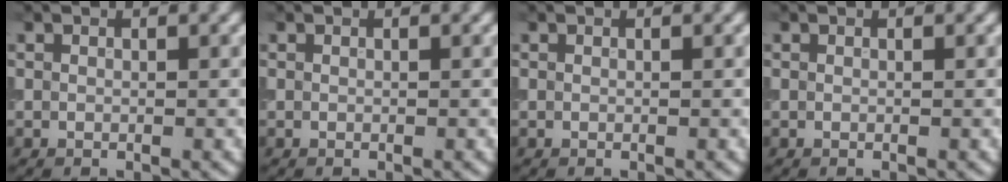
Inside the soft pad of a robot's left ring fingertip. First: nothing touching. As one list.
[{"total": 0.0}, {"total": 0.0}, {"total": 0.0}]